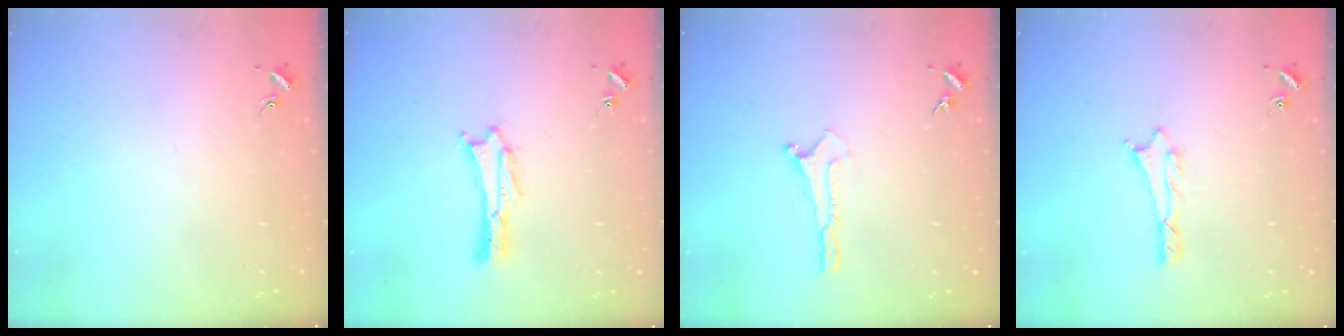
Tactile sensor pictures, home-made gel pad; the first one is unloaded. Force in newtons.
{"total": 0.0}
{"total": 0.0}
{"total": 0.8, "press": 0.8, "slide": 0.2}